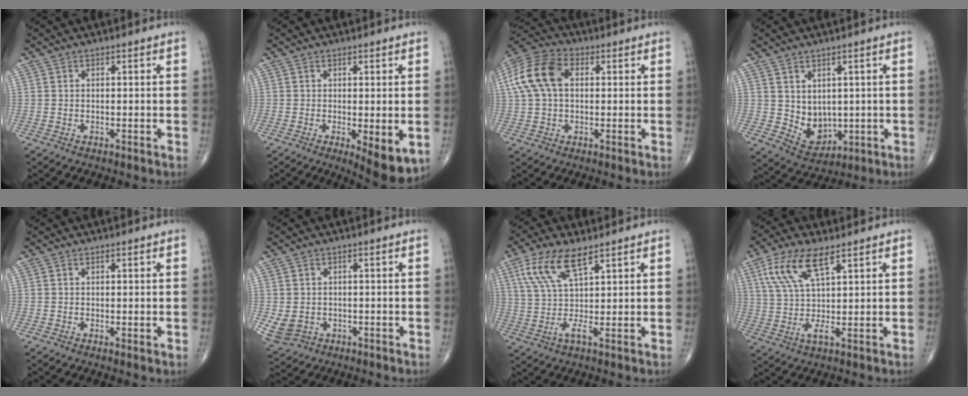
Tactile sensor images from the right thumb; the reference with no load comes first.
{"total": 7.5, "force": [-1.9, 2.3, 6.9], "torque": [-0.093, -0.023, -0.026]}
{"total": 12.6, "force": [2.3, 8.1, 9.3], "torque": [-0.195, 0.031, 0.037]}
{"total": 6.5, "force": [0.8, 5.1, 4.0], "torque": [-0.039, -0.021, 0.038]}
{"total": 1.0, "force": [0.1, 0.2, 1.0], "torque": [-0.013, -0.004, 0.001]}
{"total": 4.9, "force": [-0.8, 4.2, 2.4], "torque": [-0.047, 0.001, 0.001]}
{"total": 9.1, "force": [4.8, 2.6, 7.3], "torque": [-0.159, -0.001, 0.099]}
{"total": 10.2, "force": [5.0, 3.0, 8.4], "torque": [-0.181, -0.004, 0.103]}